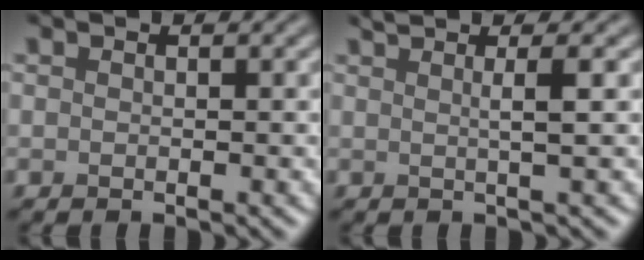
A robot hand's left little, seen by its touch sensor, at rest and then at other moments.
{"total": 2.8, "force": [1.0, 0.7, 2.6], "torque": [-0.038, 0.009, 0.000]}